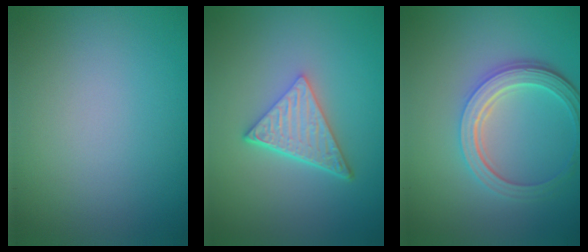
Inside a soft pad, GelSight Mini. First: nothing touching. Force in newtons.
{"total": 4.9, "press": 3.5, "slide": 3.4}
{"total": 5.0, "press": 3.8, "slide": 3.2}